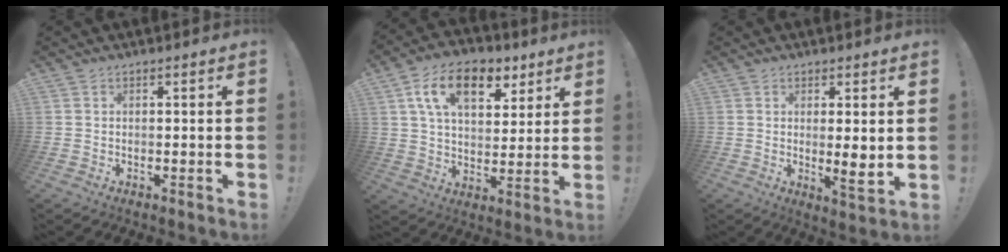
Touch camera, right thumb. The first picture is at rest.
{"total": 16.3, "force": [7.7, 9.5, 10.7], "torque": [-0.159, -0.026, 0.136]}
{"total": 5.5, "force": [0.7, 0.8, 5.4], "torque": [-0.062, -0.021, 0.012]}